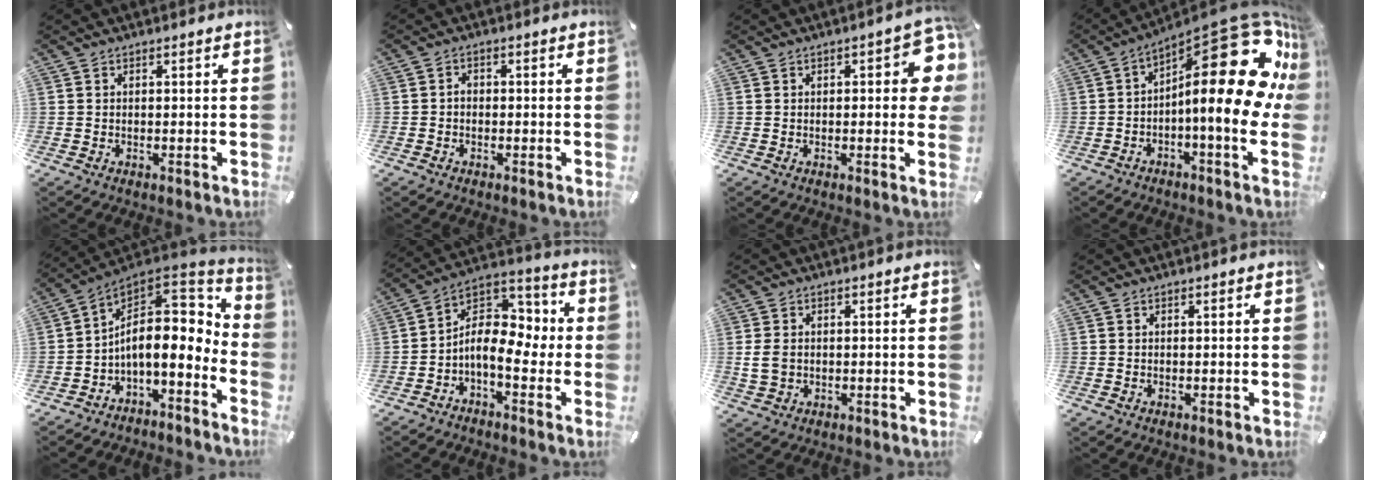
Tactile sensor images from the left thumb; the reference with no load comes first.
{"total": 1.7, "force": [-0.7, 1.3, 0.8], "torque": [-0.015, 0.007, -0.016]}
{"total": 9.0, "force": [1.5, 3.7, 8.1], "torque": [-0.089, -0.013, 0.022]}
{"total": 26.1, "force": [6.3, 8.8, 23.8], "torque": [-0.318, -0.078, 0.119]}
{"total": 13.1, "force": [0.5, 7.6, 10.7], "torque": [-0.169, -0.036, 0.005]}
{"total": 9.8, "force": [-3.1, 6.4, 6.8], "torque": [-0.116, 0.003, -0.058]}
{"total": 3.9, "force": [0.1, 3.1, 2.4], "torque": [-0.051, 0.005, 0.001]}
{"total": 0.0}